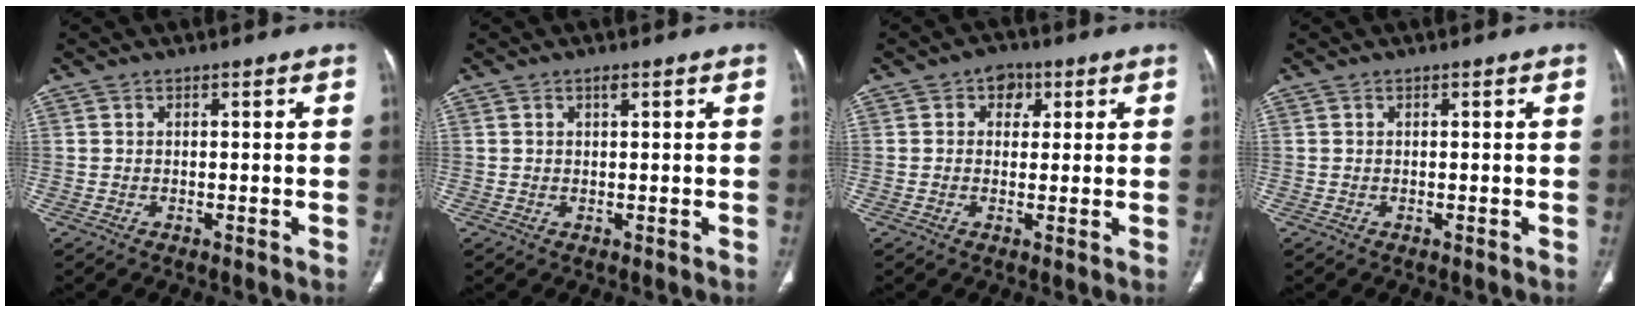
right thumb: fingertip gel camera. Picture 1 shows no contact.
{"total": 1.0, "force": [0.6, 0.4, 0.8], "torque": [-0.012, -0.001, 0.010]}
{"total": 4.0, "force": [1.4, 3.2, 2.0], "torque": [0.003, 0.003, 0.013]}
{"total": 0.0}